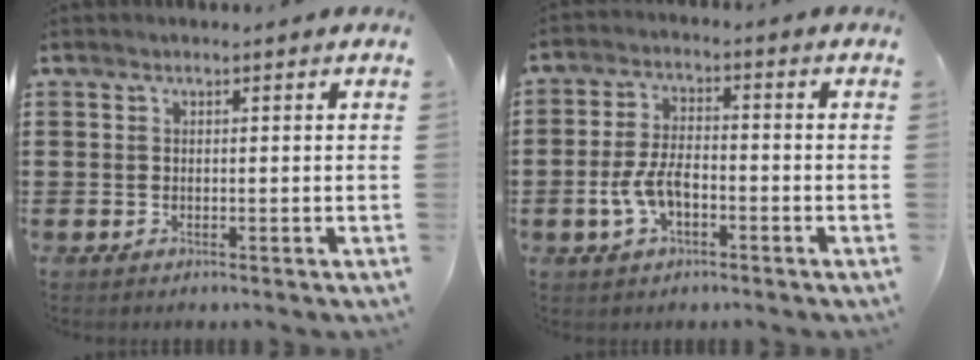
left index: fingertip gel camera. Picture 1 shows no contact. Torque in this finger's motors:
{"motor_torque": [0.49, -0.07, 0.44, 0.11]}